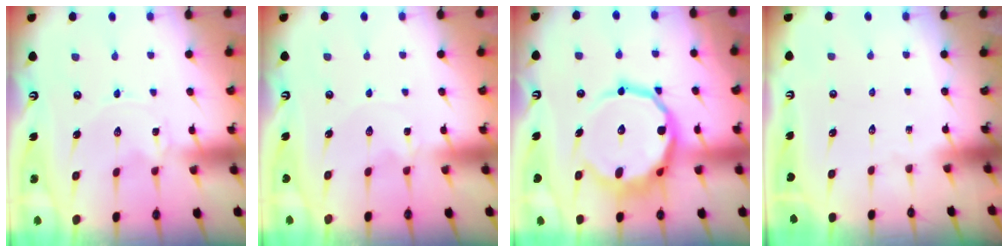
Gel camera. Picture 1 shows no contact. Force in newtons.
{"total": 0.0}
{"total": 16.4, "press": 16.1, "slide": 3.0}
{"total": 0.0}